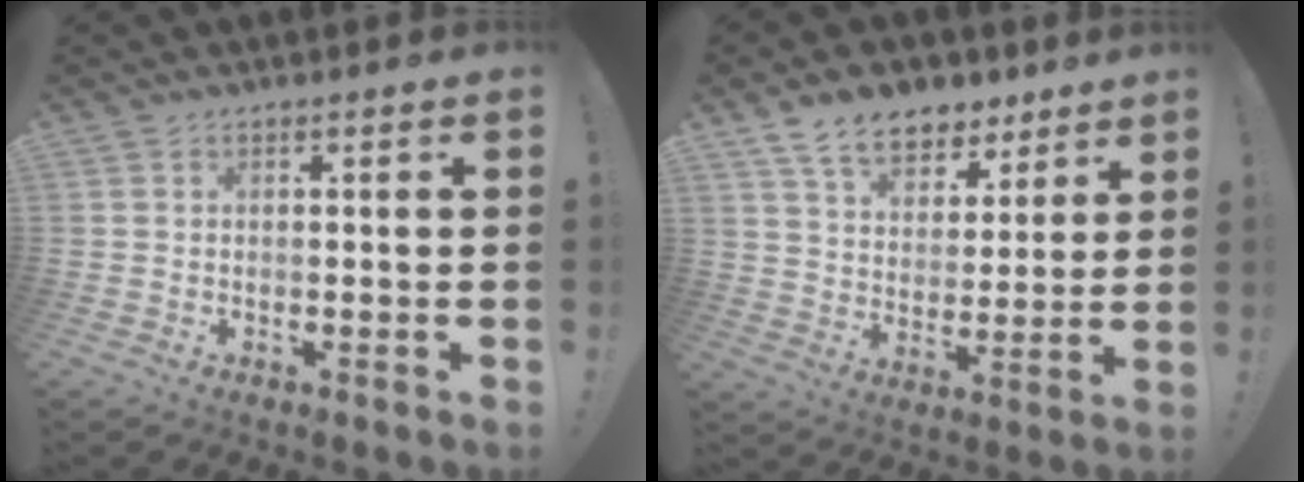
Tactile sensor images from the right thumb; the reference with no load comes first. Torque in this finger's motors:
{"motor_torque": [-0.18, 0.46, 0.99, 0.82, 0.01]}